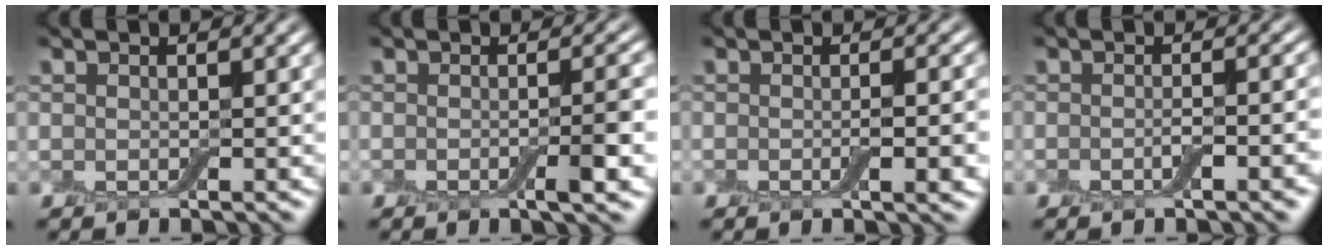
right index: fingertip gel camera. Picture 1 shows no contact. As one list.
[{"total": 3.3, "force": [-0.9, 0.6, 3.1], "torque": [-0.045, 0.002, -0.020]}, {"total": 3.1, "force": [-0.7, 0.8, 2.9], "torque": [-0.042, -0.003, -0.012]}, {"total": 3.3, "force": [-1.1, 1.0, 2.9], "torque": [-0.035, 0.003, -0.020]}]